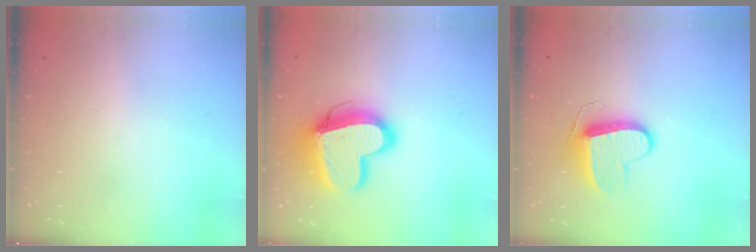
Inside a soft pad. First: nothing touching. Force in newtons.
{"total": 17.7, "press": 17.6, "slide": 1.5}
{"total": 10.2, "press": 10.2, "slide": 0.3}